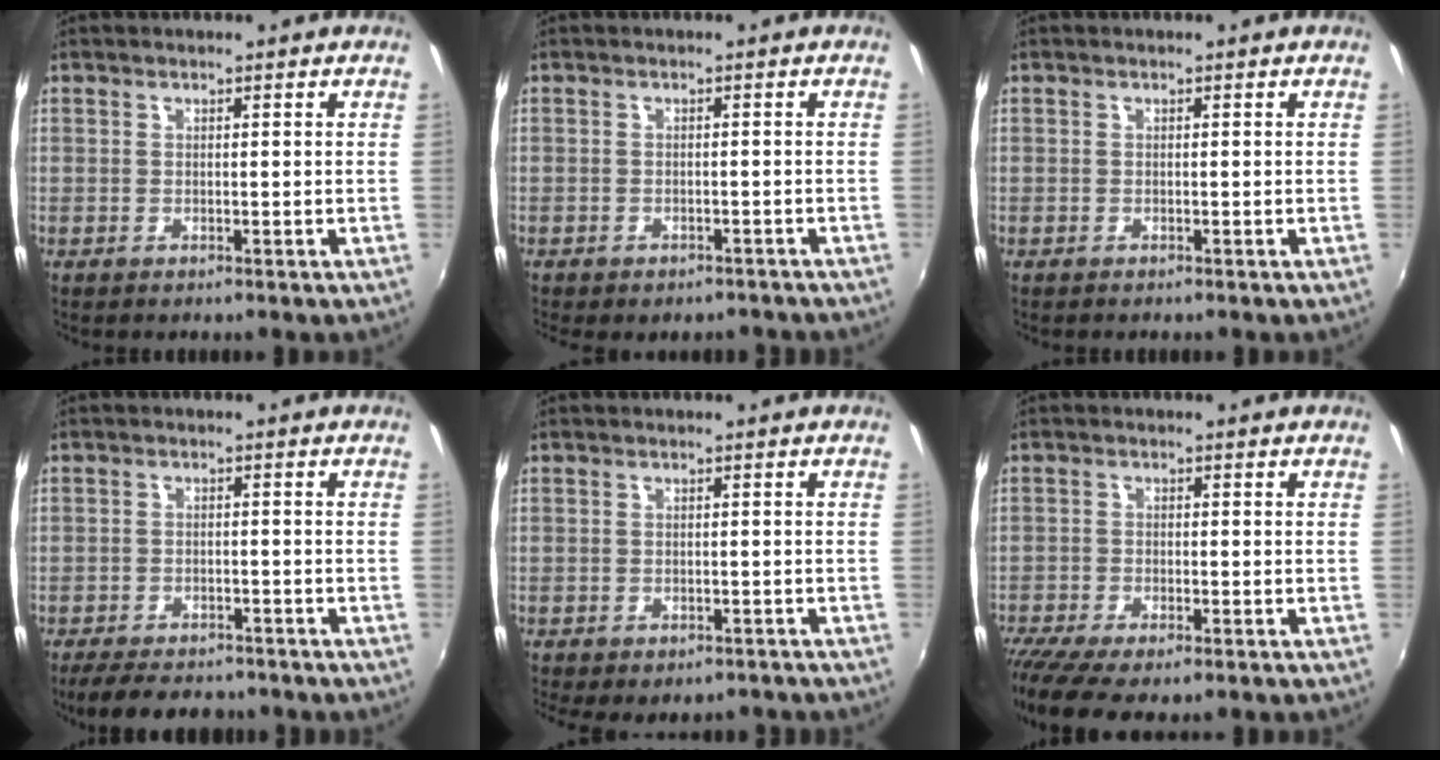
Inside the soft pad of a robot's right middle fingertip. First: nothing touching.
{"total": 5.4, "force": [-4.5, 2.2, 2.1], "torque": [-0.044, -0.017, -0.054]}
{"total": 0.0}
{"total": 10.0, "force": [-8.3, 3.7, 4.3], "torque": [-0.099, -0.013, -0.125]}
{"total": 7.1, "force": [-5.4, 3.1, 3.5], "torque": [-0.073, -0.025, -0.067]}
{"total": 9.8, "force": [-7.4, 2.6, 5.9], "torque": [-0.145, -0.047, -0.130]}